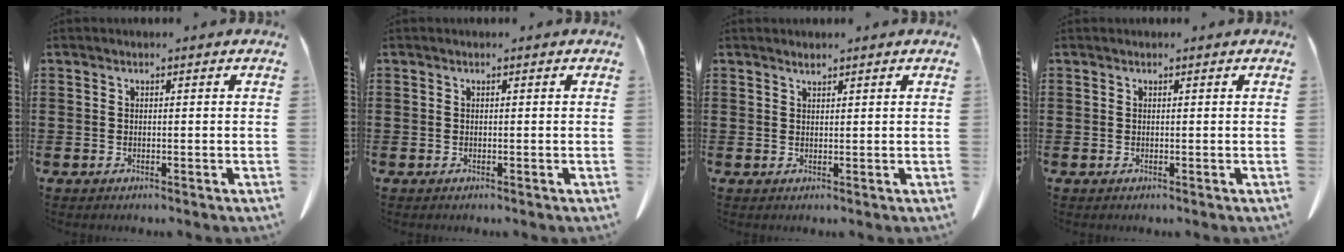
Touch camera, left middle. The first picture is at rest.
{"total": 0.0}
{"total": 1.0, "force": [1.0, 0.1, 0.4], "torque": [-0.008, -0.002, 0.019]}
{"total": 0.0}